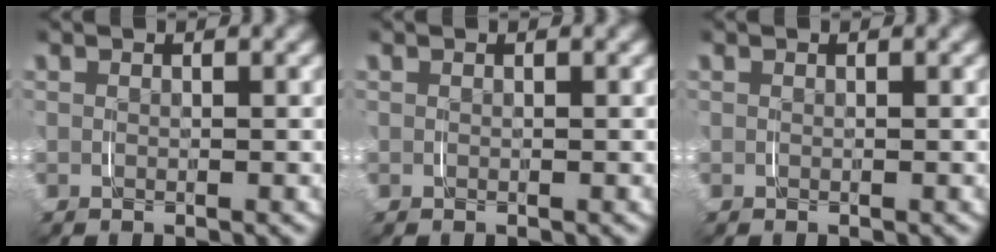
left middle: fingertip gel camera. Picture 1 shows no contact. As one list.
[{"total": 0.0}, {"total": 0.0}]